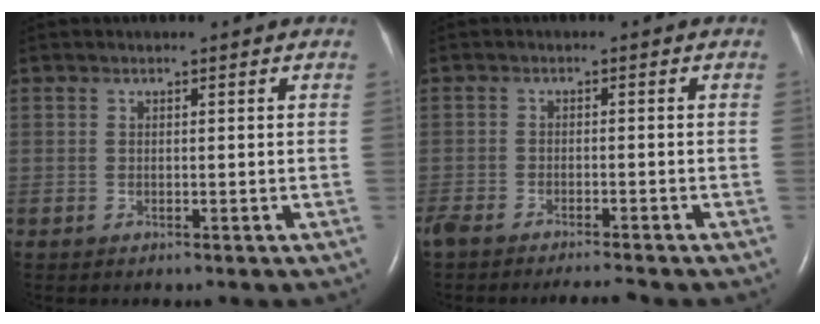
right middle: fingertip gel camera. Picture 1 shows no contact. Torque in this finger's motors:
{"motor_torque": [0.04, -0.04, 0.02, 0.01]}